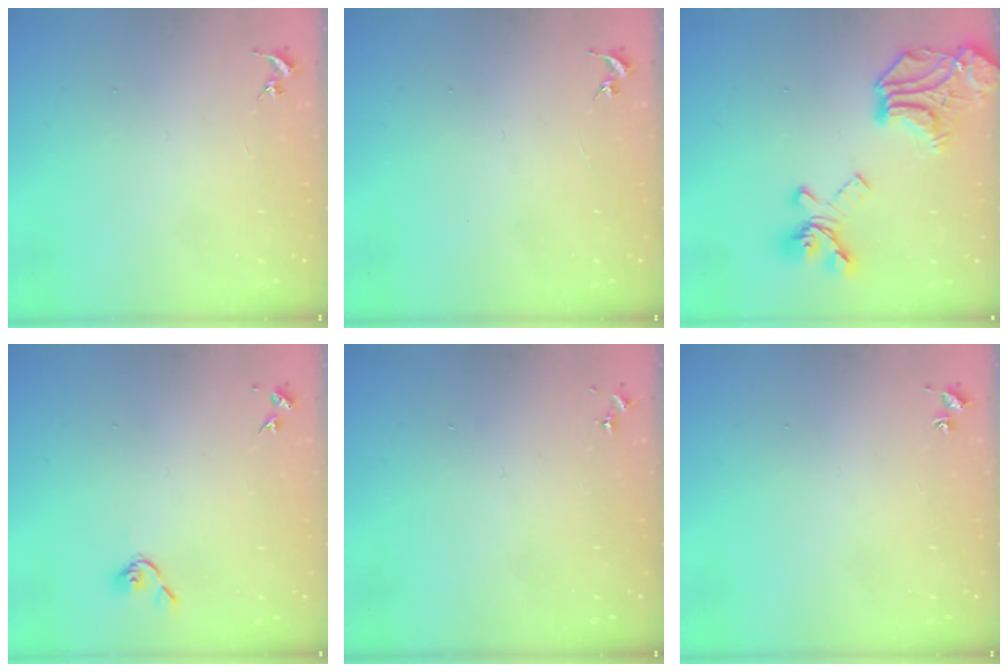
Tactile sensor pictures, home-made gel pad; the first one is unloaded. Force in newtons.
{"total": 0.0}
{"total": 21.3, "press": 21.2, "slide": 1.6}
{"total": 3.7, "press": 3.6, "slide": 0.7}
{"total": 0.0}
{"total": 1.8, "press": 1.8, "slide": 0.2}